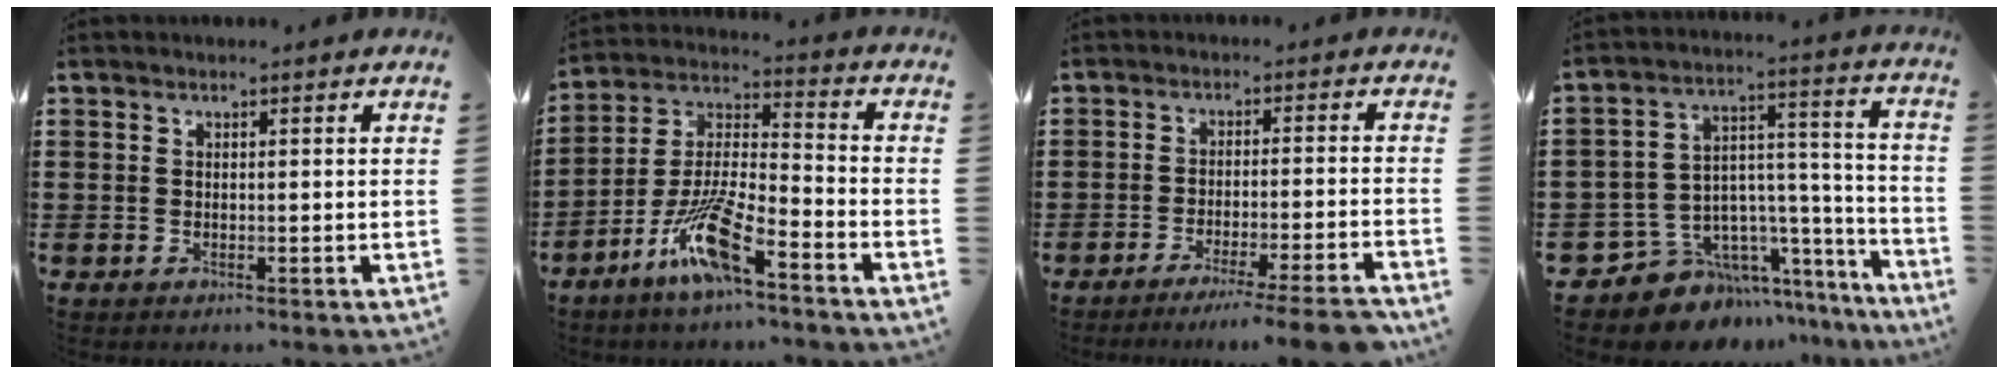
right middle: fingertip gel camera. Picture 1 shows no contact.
{"total": 10.7, "force": [-7.1, 1.7, 7.8], "torque": [-0.176, -0.003, -0.139]}
{"total": 5.3, "force": [-4.5, -0.5, 2.8], "torque": [-0.043, -0.012, -0.084]}
{"total": 8.3, "force": [-6.6, 5.1, 0.9], "torque": [-0.037, -0.002, -0.118]}